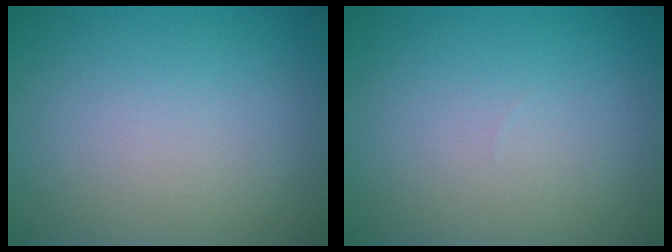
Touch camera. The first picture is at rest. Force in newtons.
{"total": 0.0}